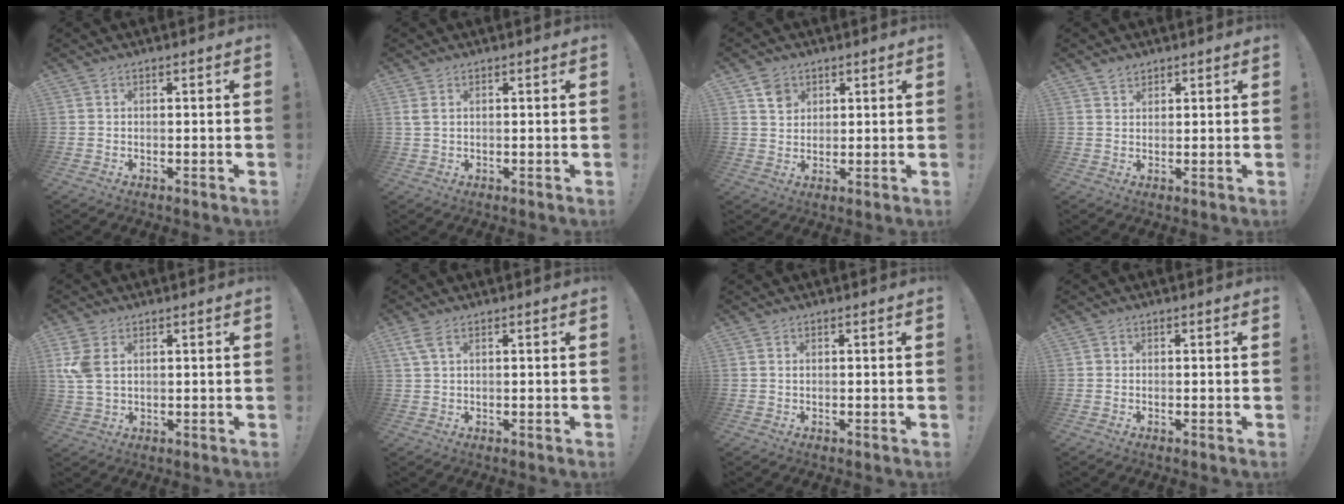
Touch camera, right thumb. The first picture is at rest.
{"total": 2.0, "force": [0.9, 1.0, 1.4], "torque": [-0.036, 0.006, 0.020]}
{"total": 4.8, "force": [2.7, 3.8, 1.2], "torque": [-0.008, -0.011, 0.048]}
{"total": 2.3, "force": [1.9, 1.2, 0.4], "torque": [0.003, -0.011, 0.033]}
{"total": 6.6, "force": [2.1, 4.2, 4.6], "torque": [-0.107, -0.004, 0.041]}
{"total": 3.5, "force": [1.7, 1.3, 2.9], "torque": [-0.065, 0.005, 0.033]}
{"total": 0.0}
{"total": 0.6, "force": [0.1, 0.6, 0.0], "torque": [-0.007, 0.004, 0.003]}